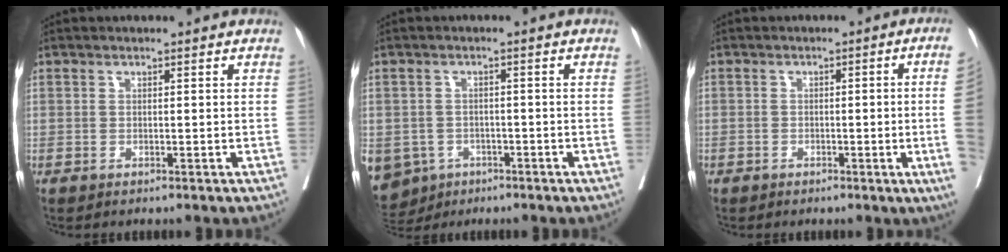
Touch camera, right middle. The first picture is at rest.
{"total": 10.9, "force": [-5.5, 8.9, 3.1], "torque": [-0.098, -0.006, -0.072]}
{"total": 6.6, "force": [-1.3, -1.3, 6.4], "torque": [-0.069, -0.007, -0.020]}